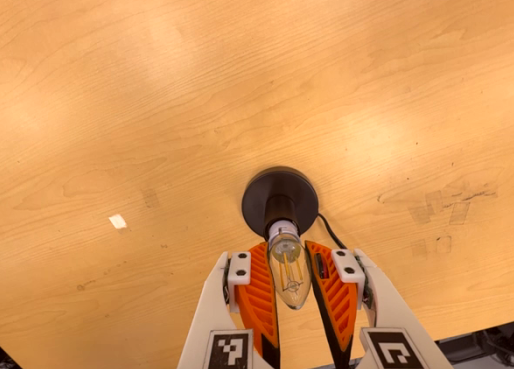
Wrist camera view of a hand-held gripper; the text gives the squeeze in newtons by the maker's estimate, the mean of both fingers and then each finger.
{"total": 13.0, "left": 13.4, "right": 12.6}